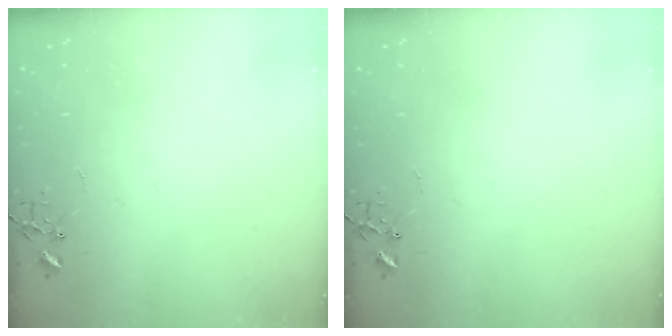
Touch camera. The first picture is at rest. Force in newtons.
{"total": 0.0}